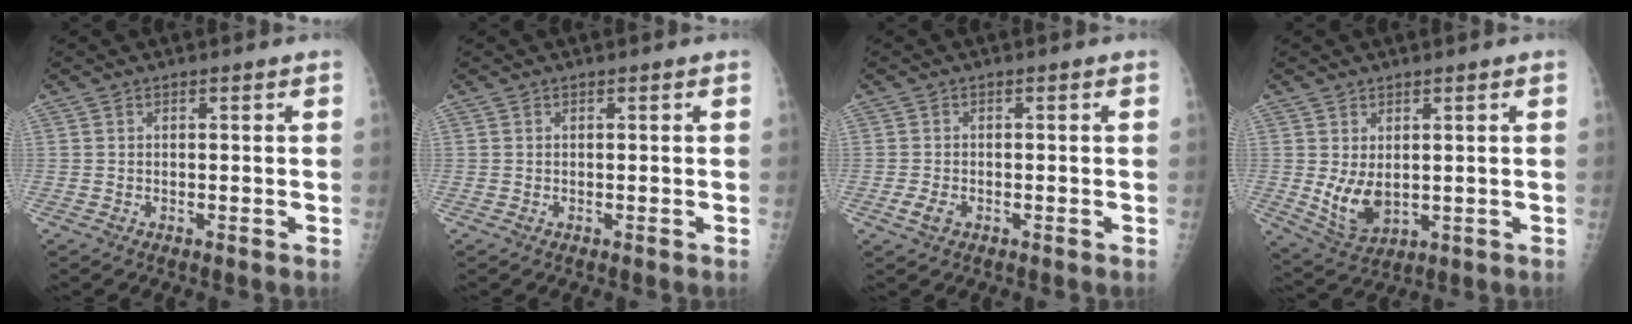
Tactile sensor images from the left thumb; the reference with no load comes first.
{"total": 0.0}
{"total": 2.4, "force": [-1.0, 1.6, 1.6], "torque": [-0.032, 0.000, -0.018]}
{"total": 6.8, "force": [0.4, 4.3, 5.2], "torque": [-0.084, -0.019, 0.026]}